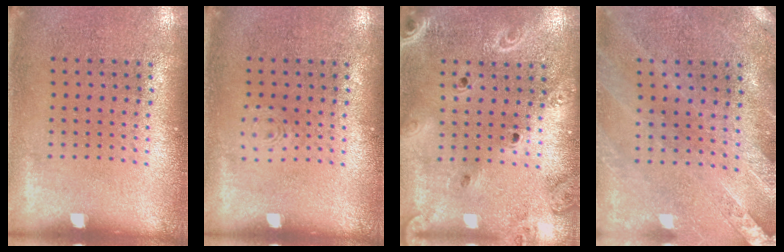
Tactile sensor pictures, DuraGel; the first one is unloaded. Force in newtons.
{"total": 0.8, "press": 0.8, "slide": 0.2}
{"total": 2.1, "press": 1.9, "slide": 0.9}
{"total": 0.5, "press": 0.5, "slide": 0.2}